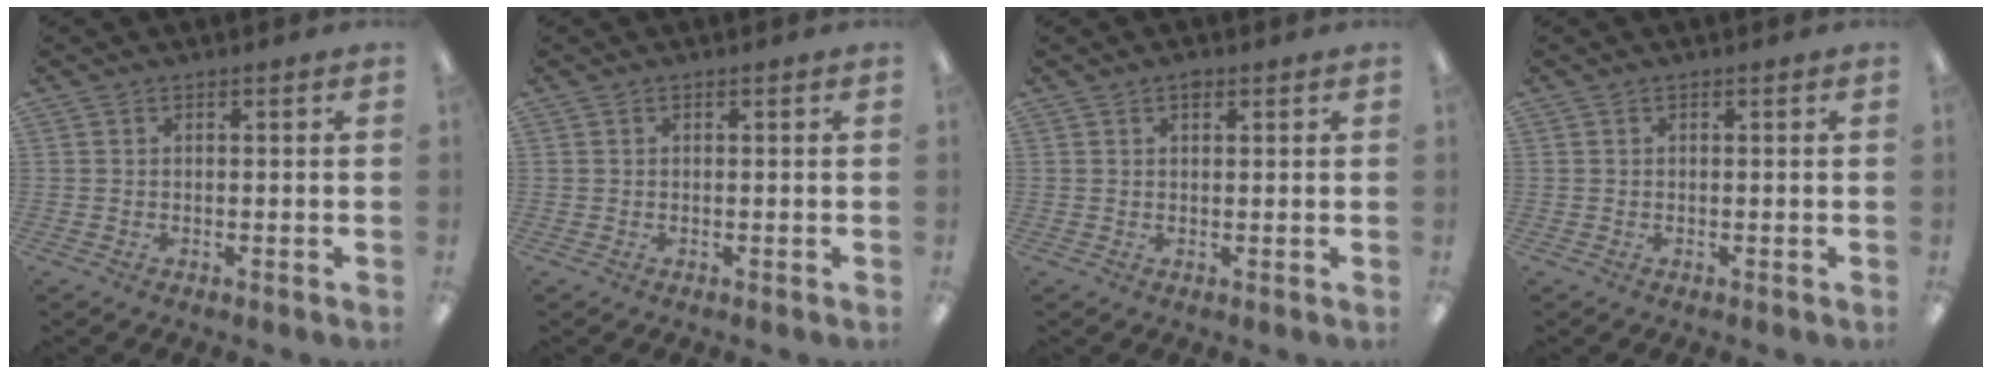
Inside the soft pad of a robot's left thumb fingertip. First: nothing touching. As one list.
[{"total": 0.0}, {"total": 1.5, "force": [1.0, 0.7, 1.0], "torque": [-0.013, -0.001, 0.016]}, {"total": 0.0}]